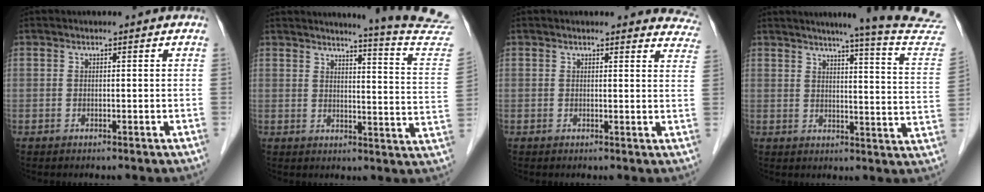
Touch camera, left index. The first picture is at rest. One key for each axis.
{"total": 15.6, "fx": 15.0, "fy": -2.4, "fz": 3.5, "tx": -0.049, "ty": -0.129, "tz": 0.152}
{"total": 8.9, "fx": 8.5, "fy": 2.4, "fz": 0.9, "tx": 0.035, "ty": -0.016, "tz": 0.051}
{"total": 18.8, "fx": 17.3, "fy": -1.9, "fz": 7.1, "tx": -0.095, "ty": -0.098, "tz": 0.186}